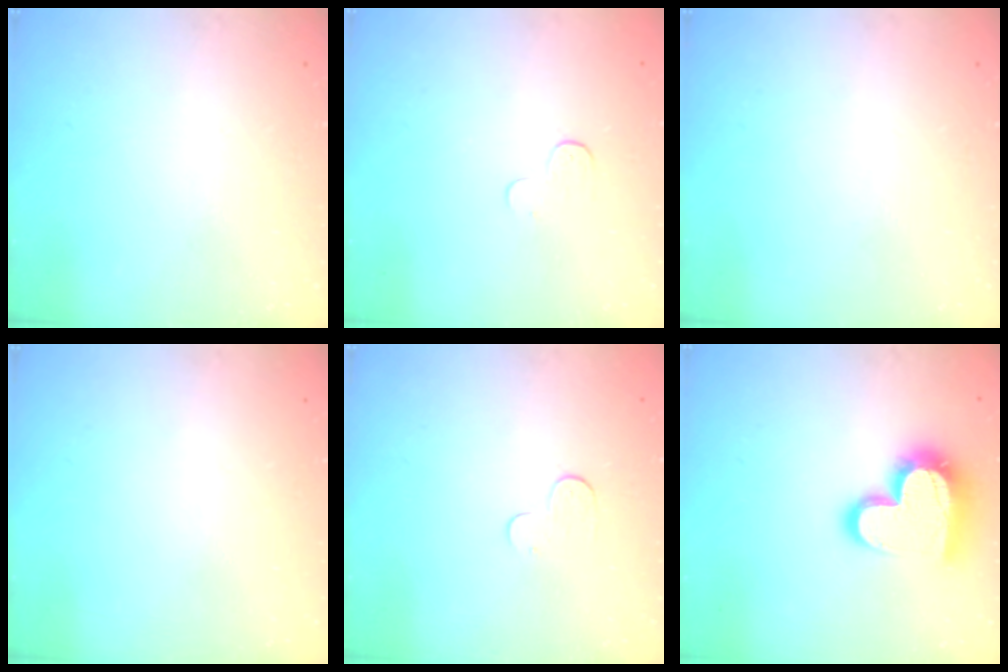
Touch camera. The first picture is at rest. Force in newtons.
{"total": 3.2, "press": 3.2, "slide": 0.3}
{"total": 0.0}
{"total": 0.0}
{"total": 3.7, "press": 3.7, "slide": 0.4}
{"total": 18.6, "press": 18.6, "slide": 1.3}